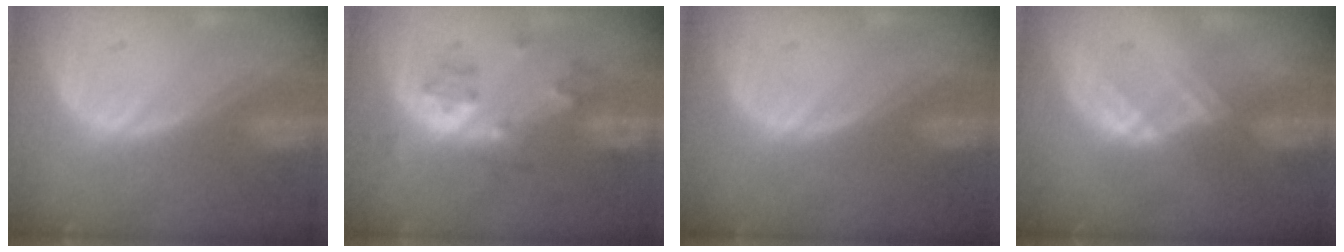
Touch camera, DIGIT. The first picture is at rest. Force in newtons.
{"total": 5.6, "press": 5.6, "slide": 0.4}
{"total": 0.0}
{"total": 2.6, "press": 2.5, "slide": 0.7}